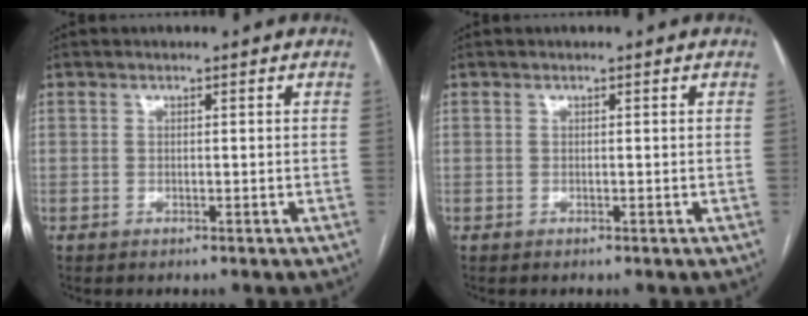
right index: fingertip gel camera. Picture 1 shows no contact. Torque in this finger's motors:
{"motor_torque": [0.00, 0.00, 0.00, 0.00]}